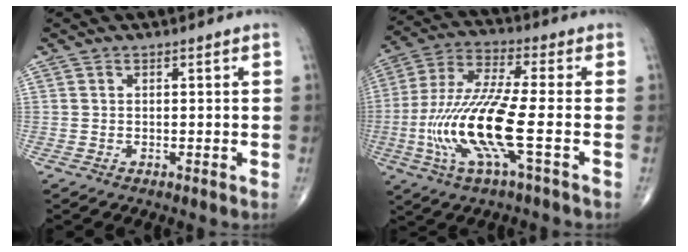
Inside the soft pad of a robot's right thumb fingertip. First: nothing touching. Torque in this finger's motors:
{"motor_torque": [0.39, 0.85, 2.15, -0.55, 0.21]}